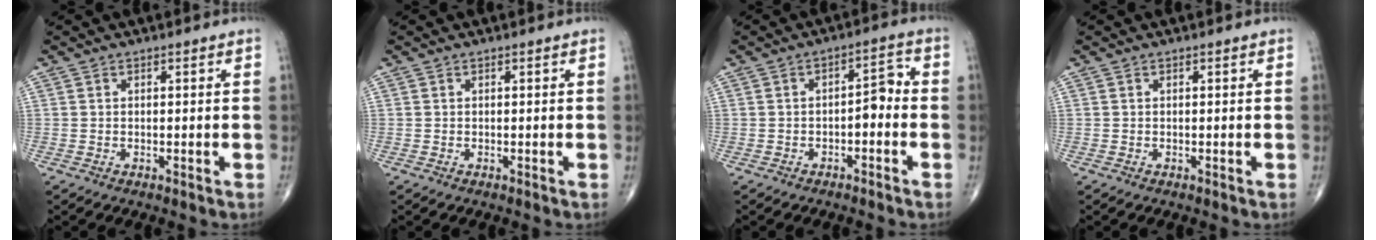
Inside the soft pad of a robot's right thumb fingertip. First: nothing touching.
{"total": 0.0}
{"total": 4.5, "force": [-1.3, 2.2, 3.7], "torque": [-0.039, 0.029, -0.024]}
{"total": 0.0}